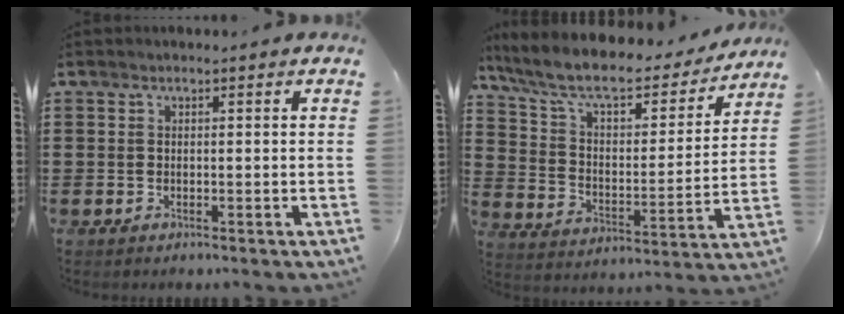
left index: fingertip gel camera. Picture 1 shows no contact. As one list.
[{"total": 8.5, "force": [7.1, 2.0, 4.2], "torque": [-0.112, -0.043, 0.120]}]